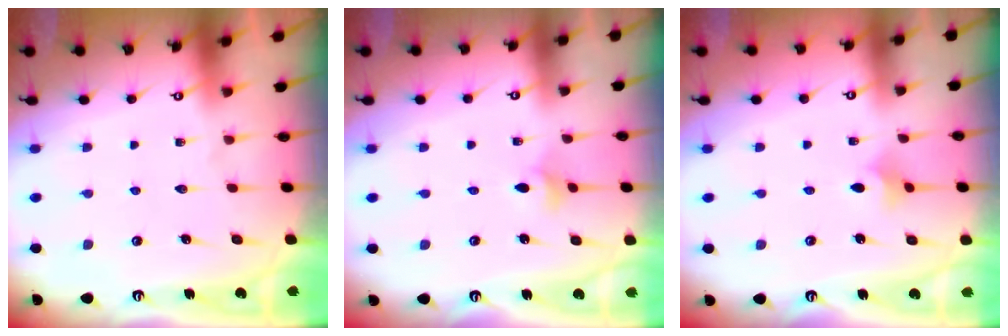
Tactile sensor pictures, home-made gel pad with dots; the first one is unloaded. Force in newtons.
{"total": 3.1, "press": 3.0, "slide": 0.6}
{"total": 3.6, "press": 3.5, "slide": 0.8}